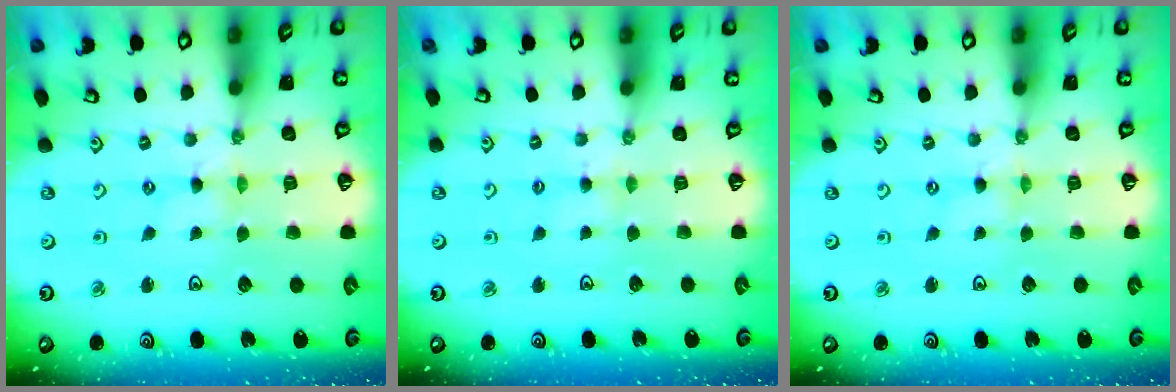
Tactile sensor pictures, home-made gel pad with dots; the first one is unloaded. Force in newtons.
{"total": 2.6, "press": 2.6, "slide": 0.4}
{"total": 0.0}